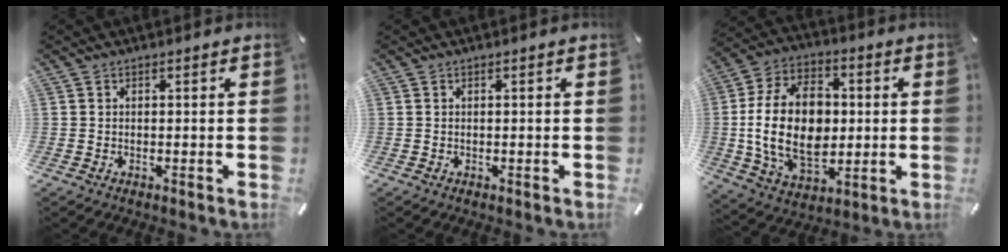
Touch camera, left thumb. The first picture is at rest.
{"total": 0.0}
{"total": 20.3, "force": [-0.1, 14.2, 14.5], "torque": [-0.298, 0.002, -0.004]}